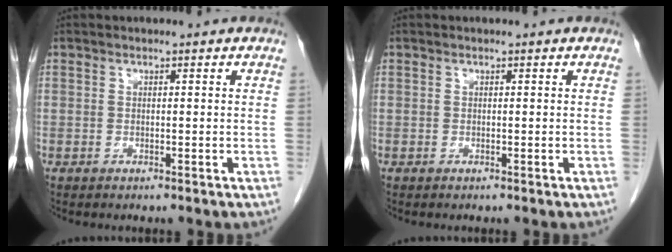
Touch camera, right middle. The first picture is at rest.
{"total": 0.0}